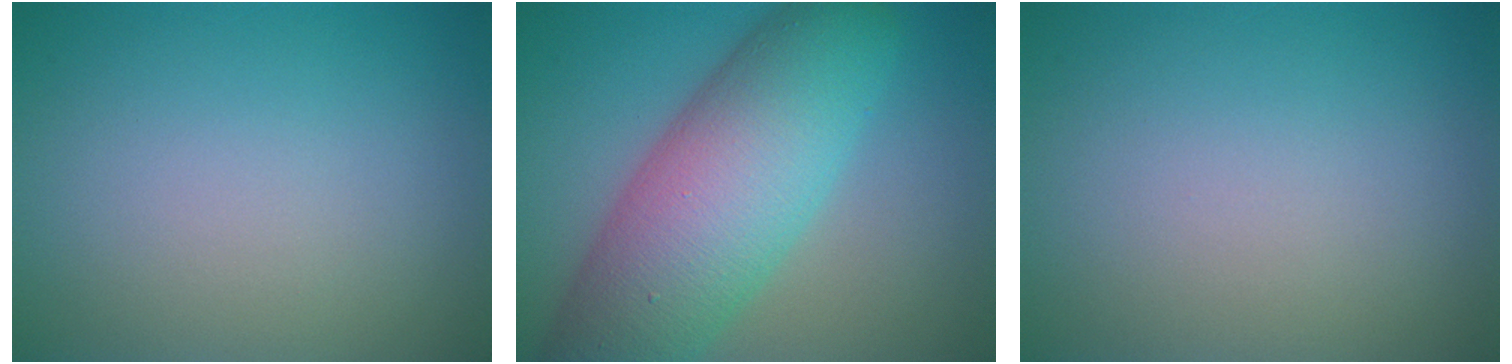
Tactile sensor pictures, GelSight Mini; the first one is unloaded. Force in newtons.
{"total": 11.3, "press": 11.3, "slide": 0.4}
{"total": 0.0}